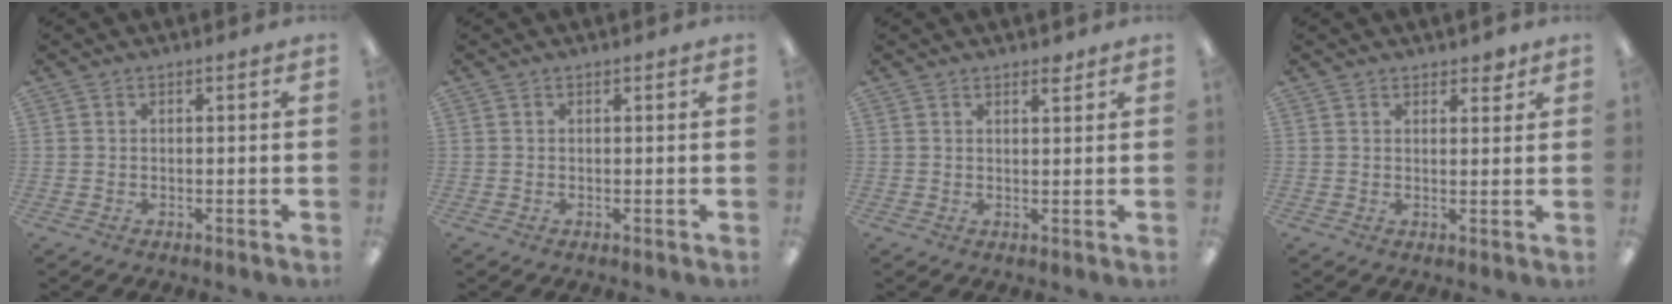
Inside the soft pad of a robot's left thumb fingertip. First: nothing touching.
{"total": 0.0}
{"total": 2.2, "force": [1.9, 0.6, 0.8], "torque": [-0.002, -0.008, 0.031]}
{"total": 2.3, "force": [2.0, 1.0, 0.6], "torque": [0.004, -0.008, 0.034]}